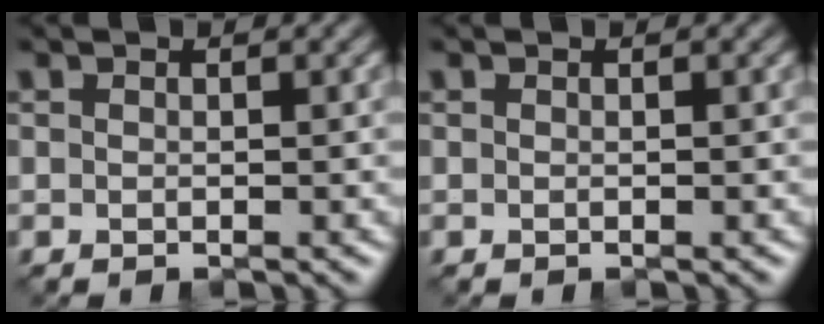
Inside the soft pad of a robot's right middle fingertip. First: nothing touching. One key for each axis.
{"total": 0.0}